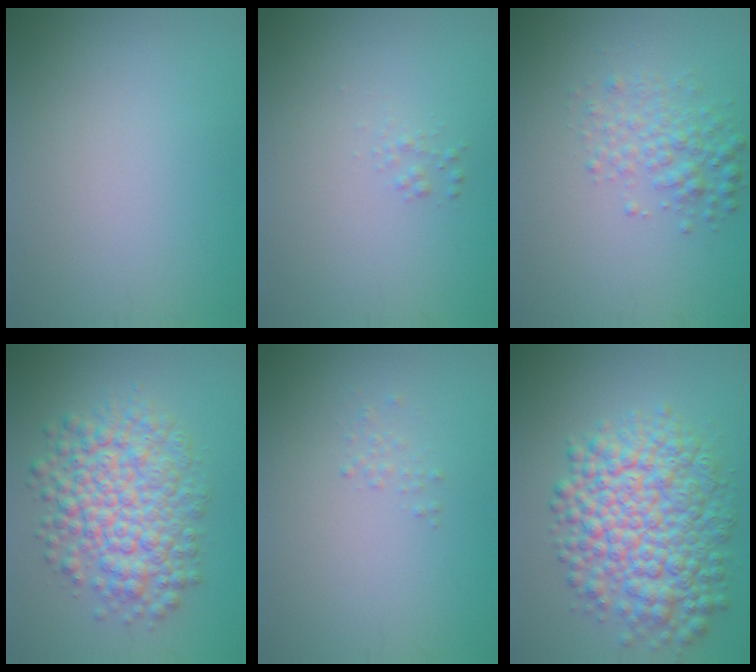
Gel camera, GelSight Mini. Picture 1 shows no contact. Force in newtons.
{"total": 0.7, "press": 0.7, "slide": 0.0}
{"total": 3.0, "press": 3.0, "slide": 0.1}
{"total": 7.7, "press": 7.7, "slide": 0.1}
{"total": 0.6, "press": 0.6, "slide": 0.1}
{"total": 9.5, "press": 9.5, "slide": 0.2}